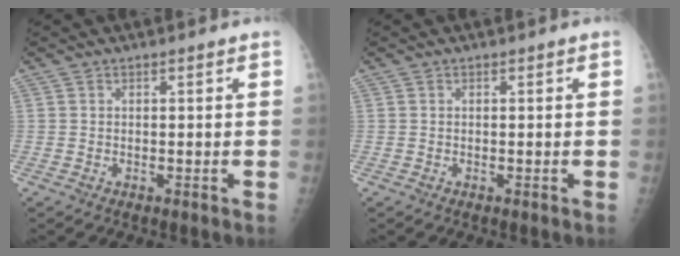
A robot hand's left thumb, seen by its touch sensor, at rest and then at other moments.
{"total": 0.0}